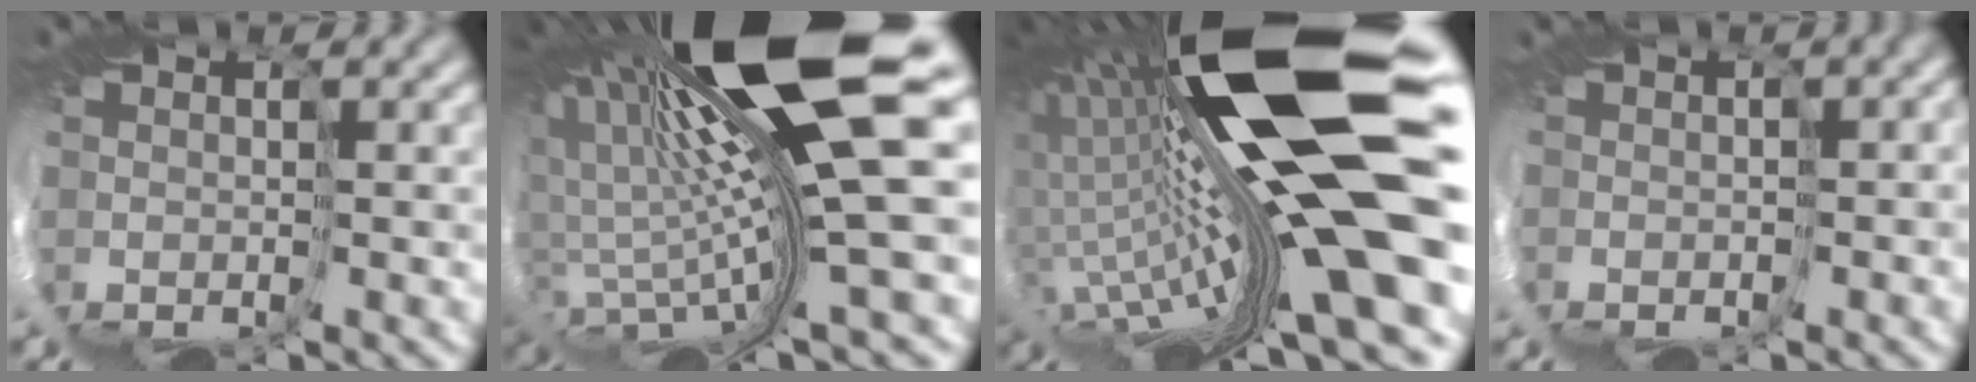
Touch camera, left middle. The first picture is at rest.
{"total": 16.7, "force": [6.3, 2.4, 15.3], "torque": [-0.260, -0.024, 0.122]}
{"total": 18.9, "force": [3.0, 3.3, 18.3], "torque": [-0.317, -0.009, 0.033]}
{"total": 2.7, "force": [-2.2, 1.0, 1.2], "torque": [-0.013, 0.004, -0.030]}